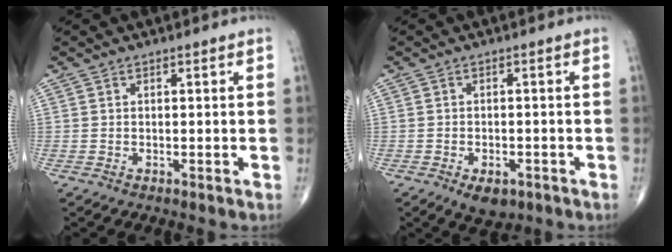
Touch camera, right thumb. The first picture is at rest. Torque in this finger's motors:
{"motor_torque": [1.46, 1.17, -0.06, -0.15, 0.00]}